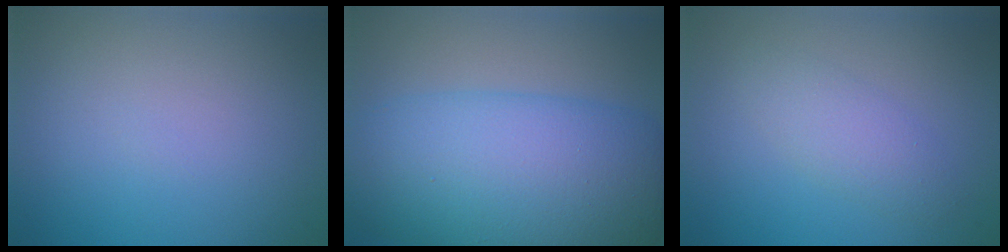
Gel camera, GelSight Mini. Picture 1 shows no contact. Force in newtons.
{"total": 11.8, "press": 11.8, "slide": 0.2}
{"total": 2.4, "press": 2.4, "slide": 0.0}